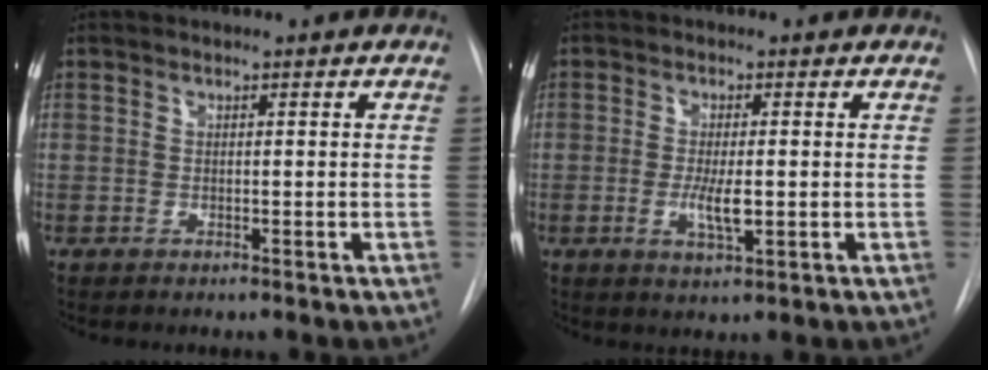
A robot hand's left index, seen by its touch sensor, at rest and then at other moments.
{"total": 4.0, "force": [-0.5, 1.0, 3.8], "torque": [-0.071, -0.005, -0.006]}